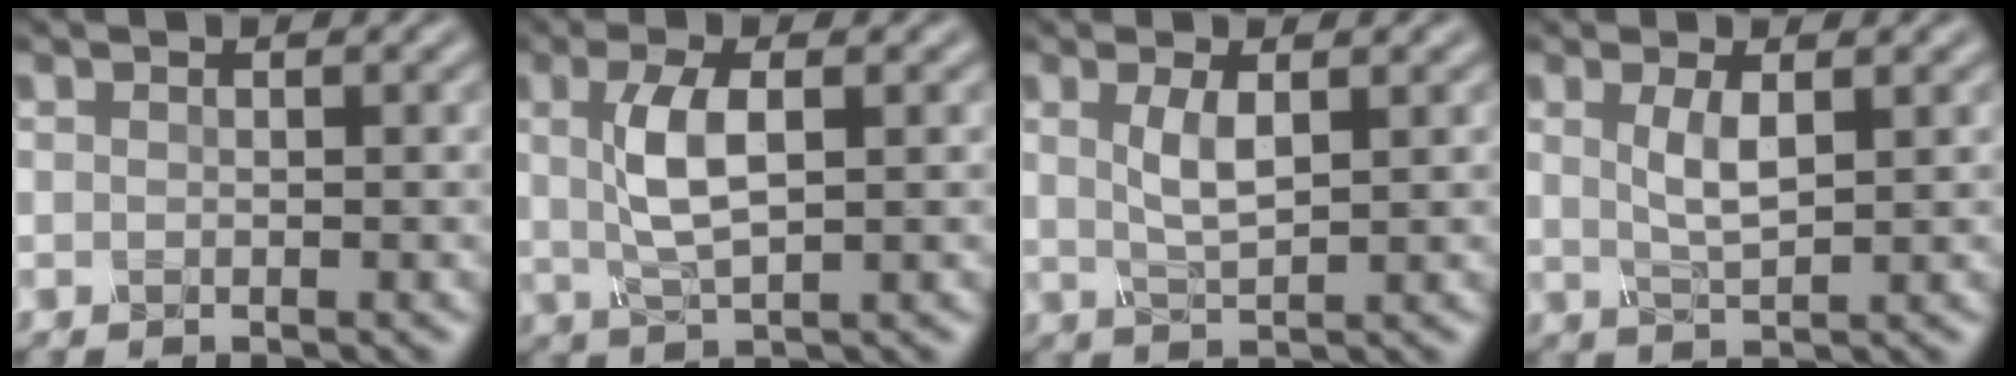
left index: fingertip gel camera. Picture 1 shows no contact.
{"total": 4.4, "force": [0.9, 1.5, 4.0], "torque": [-0.089, 0.004, 0.018]}
{"total": 2.7, "force": [0.9, 0.8, 2.4], "torque": [-0.051, -0.001, 0.019]}
{"total": 2.7, "force": [0.9, 0.8, 2.4], "torque": [-0.051, -0.002, 0.020]}